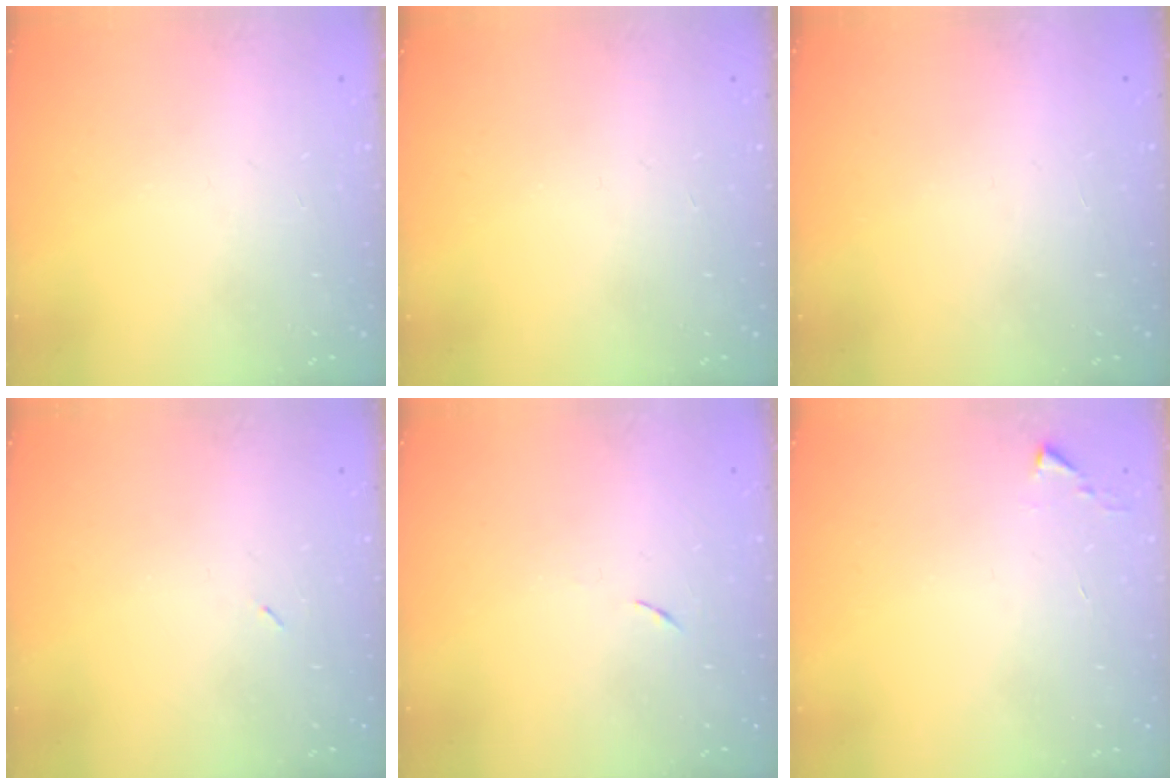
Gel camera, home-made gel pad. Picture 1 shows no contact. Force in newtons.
{"total": 0.0}
{"total": 1.6, "press": 1.6, "slide": 0.1}
{"total": 2.2, "press": 2.1, "slide": 0.9}
{"total": 3.7, "press": 3.6, "slide": 0.7}
{"total": 1.1, "press": 1.1, "slide": 0.1}